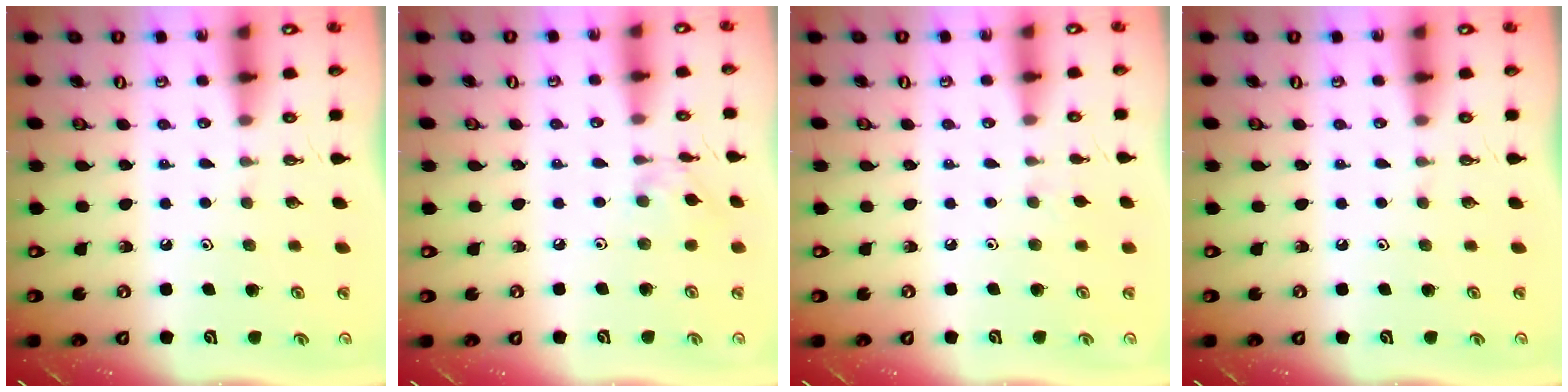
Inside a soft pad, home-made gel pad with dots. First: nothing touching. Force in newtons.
{"total": 2.0, "press": 2.0, "slide": 0.2}
{"total": 4.3, "press": 4.2, "slide": 0.6}
{"total": 0.0}